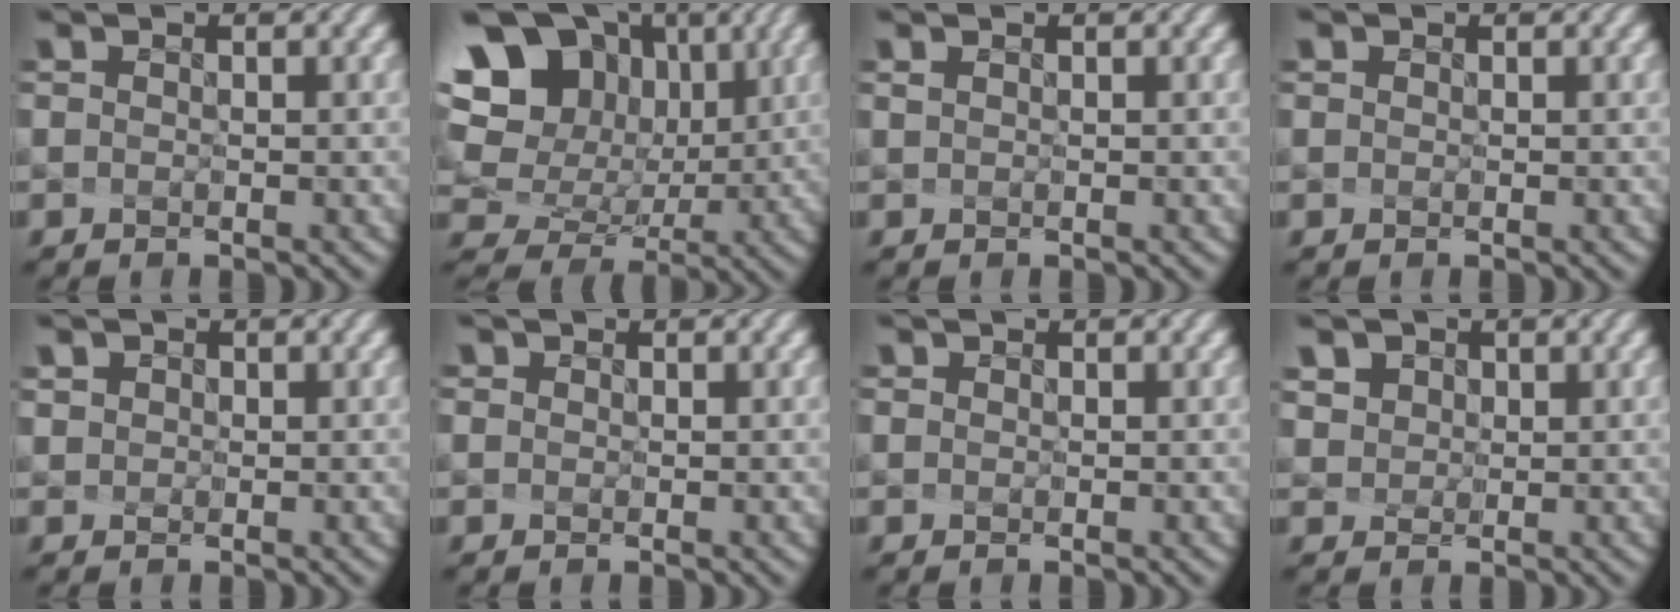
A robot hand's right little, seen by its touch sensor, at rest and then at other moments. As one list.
[{"total": 16.1, "force": [6.6, 12.4, 8.0], "torque": [-0.210, 0.040, 0.128]}, {"total": 0.0}, {"total": 1.2, "force": [0.6, 0.8, 0.5], "torque": [-0.008, 0.005, 0.009]}, {"total": 3.1, "force": [2.0, 2.0, 1.2], "torque": [-0.032, 0.000, 0.028]}, {"total": 2.2, "force": [1.1, 1.6, 1.0], "torque": [-0.023, 0.008, 0.011]}, {"total": 1.4, "force": [0.8, 1.0, 0.7], "torque": [-0.011, 0.006, 0.009]}, {"total": 6.3, "force": [4.1, 4.3, 2.3], "torque": [-0.067, -0.003, 0.077]}]